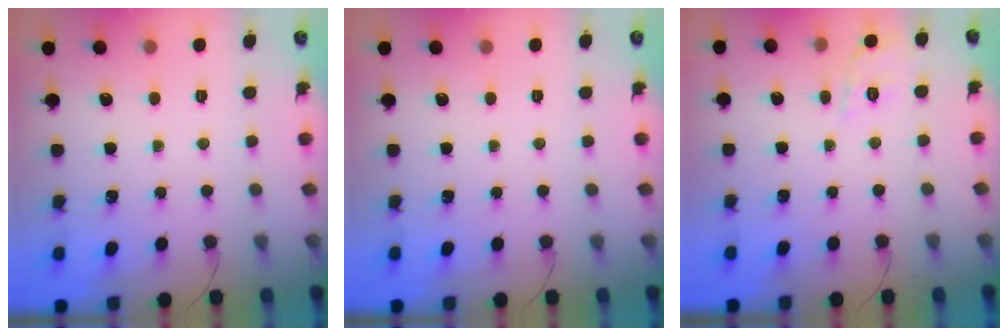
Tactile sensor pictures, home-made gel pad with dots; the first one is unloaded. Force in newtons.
{"total": 0.0}
{"total": 8.4, "press": 8.3, "slide": 1.5}